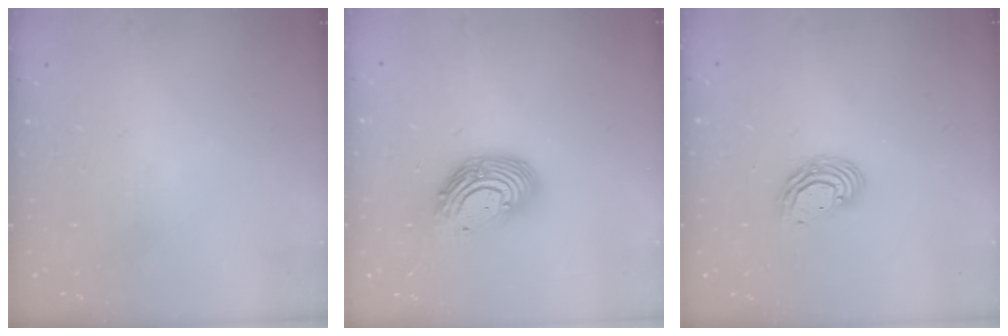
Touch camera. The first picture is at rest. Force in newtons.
{"total": 13.2, "press": 13.1, "slide": 1.3}
{"total": 6.9, "press": 6.9, "slide": 0.8}